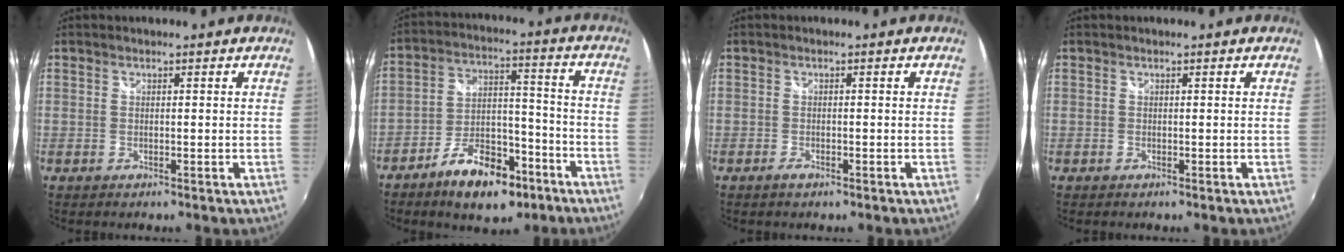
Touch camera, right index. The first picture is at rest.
{"total": 13.5, "force": [-8.6, 6.4, 8.1], "torque": [-0.148, 0.022, -0.133]}
{"total": 1.3, "force": [-1.0, 0.5, 0.7], "torque": [-0.014, -0.004, -0.020]}
{"total": 0.0}